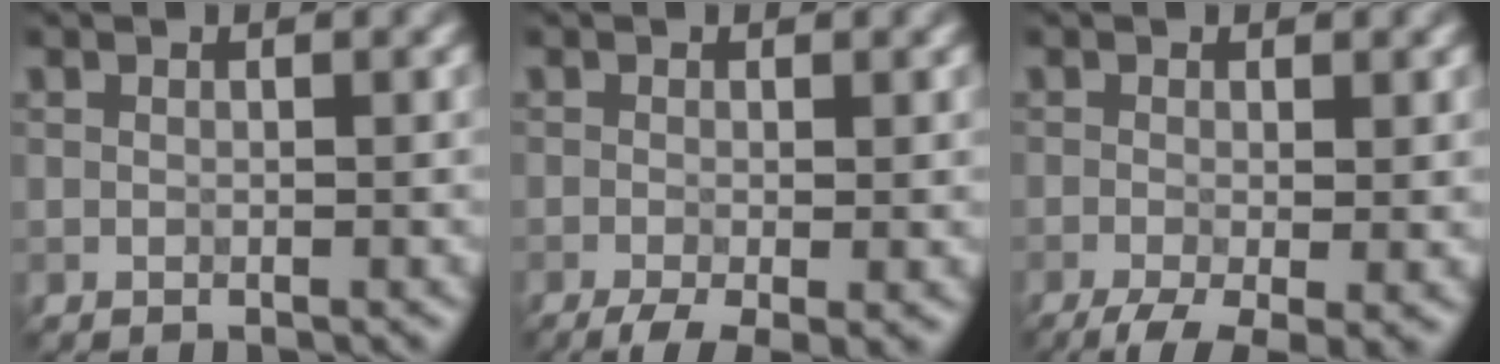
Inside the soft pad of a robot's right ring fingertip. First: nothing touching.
{"total": 3.9, "force": [-1.8, 1.0, 3.3], "torque": [-0.056, -0.009, -0.031]}
{"total": 5.2, "force": [-2.3, 1.5, 4.4], "torque": [-0.076, -0.012, -0.036]}